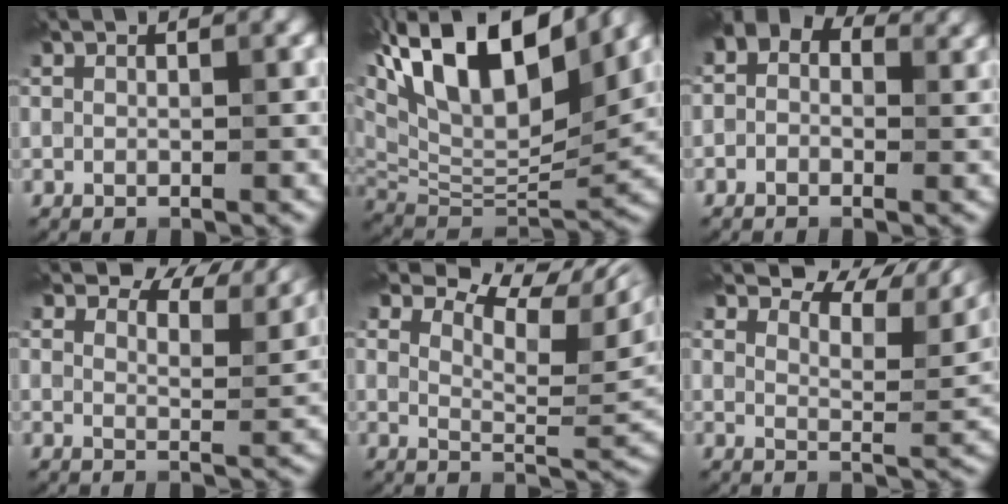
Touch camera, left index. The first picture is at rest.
{"total": 15.8, "force": [8.5, 6.4, 11.7], "torque": [-0.230, 0.041, 0.147]}
{"total": 4.4, "force": [1.3, 3.3, 2.7], "torque": [-0.020, 0.011, -0.017]}
{"total": 7.7, "force": [6.7, 2.3, 3.1], "torque": [-0.047, 0.009, 0.081]}
{"total": 9.9, "force": [7.2, 3.1, 6.1], "torque": [-0.100, 0.014, 0.110]}
{"total": 8.2, "force": [7.1, 2.2, 3.6], "torque": [-0.057, 0.010, 0.099]}